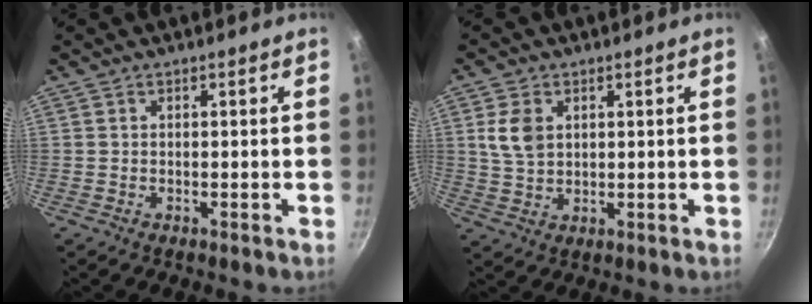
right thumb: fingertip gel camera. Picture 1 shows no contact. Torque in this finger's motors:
{"motor_torque": [-0.06, 0.08, 0.67, 0.17, 0.16]}